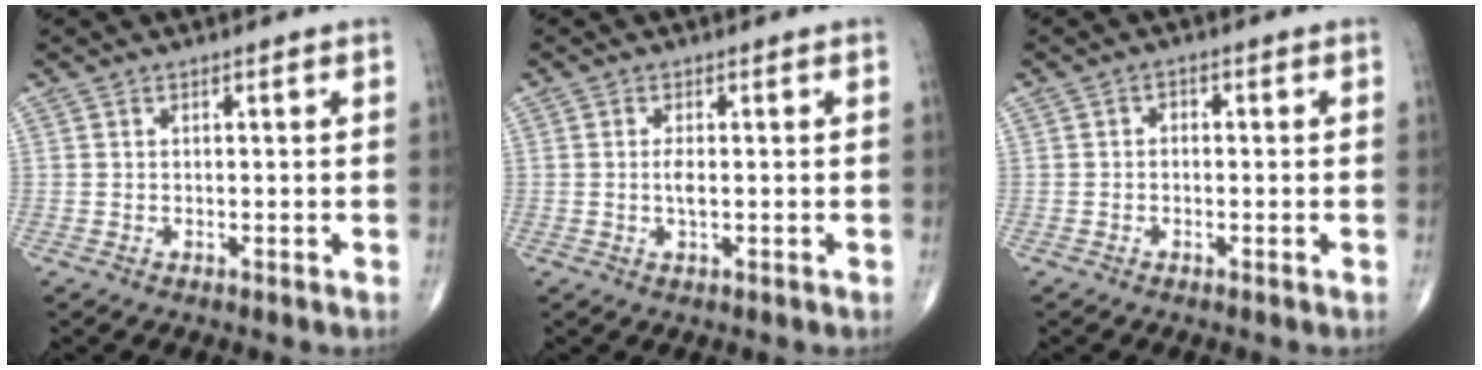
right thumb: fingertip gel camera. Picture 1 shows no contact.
{"total": 2.0, "force": [-0.1, 0.6, 1.9], "torque": [-0.037, -0.003, -0.004]}
{"total": 1.3, "force": [-0.3, 1.0, 0.8], "torque": [0.001, 0.005, -0.011]}